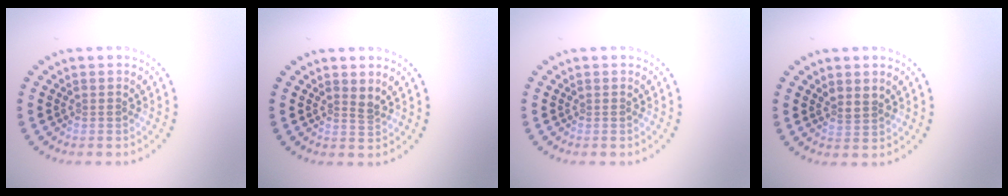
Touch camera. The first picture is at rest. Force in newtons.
{"total": 0.8, "press": 0.5, "slide": 0.7}
{"total": 0.0}
{"total": 1.6, "press": 1.3, "slide": 0.9}